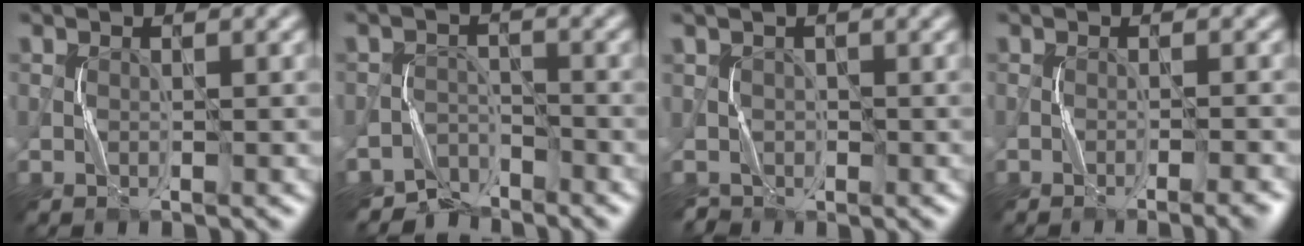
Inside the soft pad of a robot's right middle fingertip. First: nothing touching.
{"total": 3.7, "force": [-3.4, 1.2, -0.6], "torque": [0.023, 0.004, -0.063]}
{"total": 2.4, "force": [-0.2, 2.4, 0.1], "torque": [-0.008, 0.007, 0.003]}
{"total": 1.9, "force": [-1.2, 0.0, 1.5], "torque": [-0.015, 0.008, -0.019]}